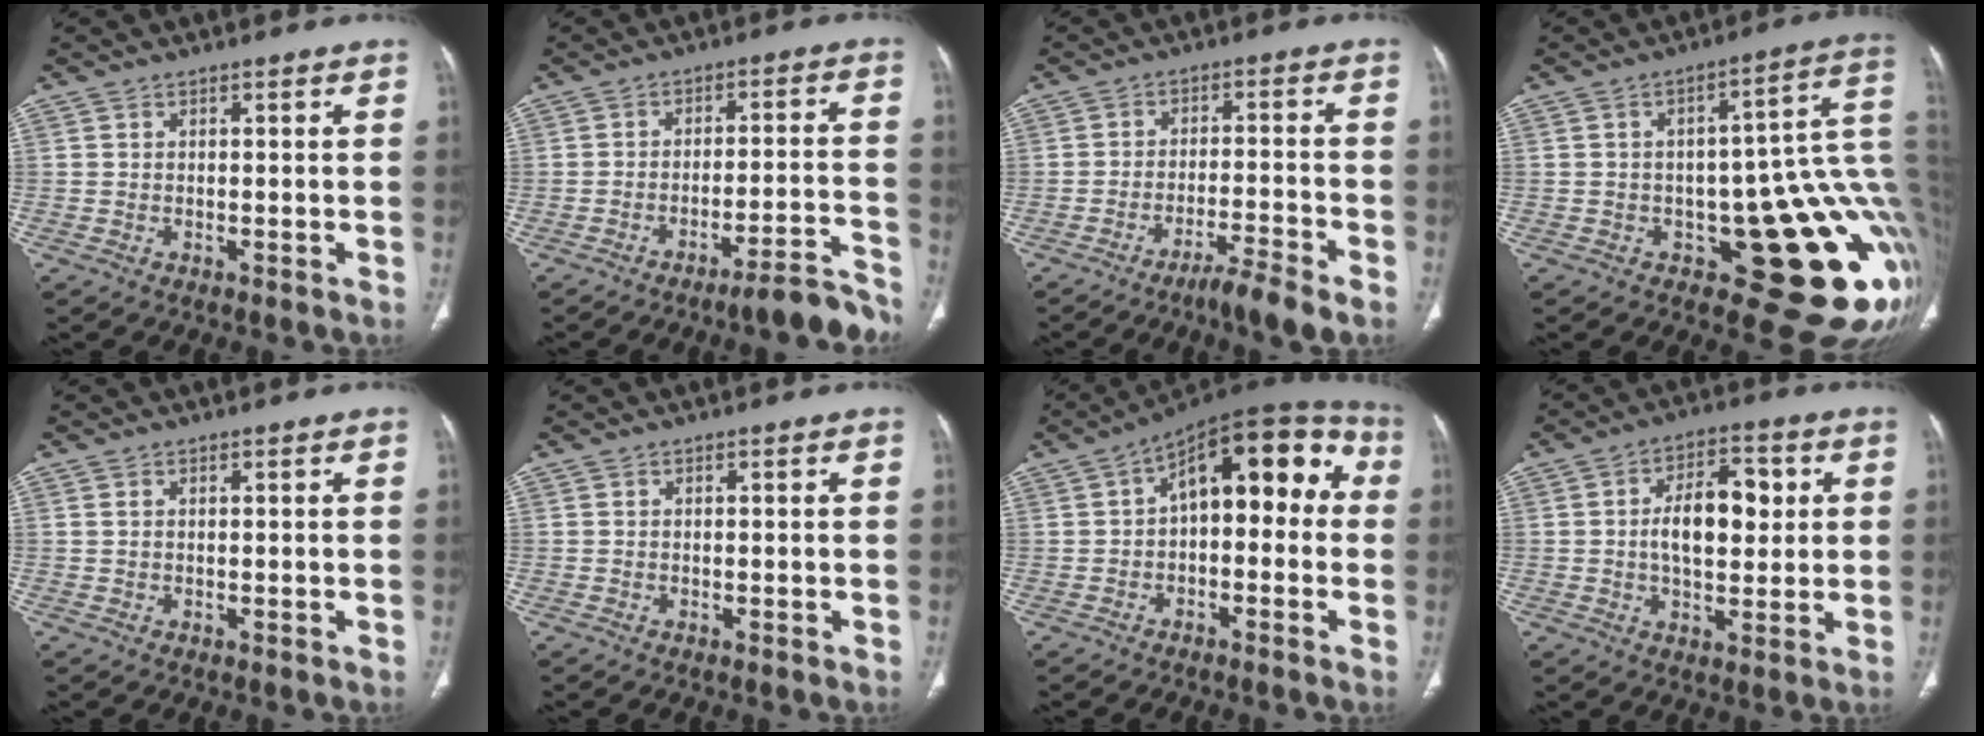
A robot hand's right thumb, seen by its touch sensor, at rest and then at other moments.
{"total": 8.3, "force": [-7.2, 0.7, 4.1], "torque": [-0.041, 0.069, -0.104]}
{"total": 6.3, "force": [-4.6, 0.2, 4.3], "torque": [-0.083, 0.025, -0.081]}
{"total": 22.6, "force": [-3.0, 9.7, 20.2], "torque": [-0.158, 0.007, -0.025]}
{"total": 0.6, "force": [0.4, 0.2, 0.4], "torque": [-0.013, 0.006, 0.009]}
{"total": 0.0}
{"total": 16.4, "force": [1.9, 8.6, 13.9], "torque": [-0.146, 0.053, 0.014]}
{"total": 11.4, "force": [1.4, 6.4, 9.4], "torque": [-0.126, 0.008, 0.023]}